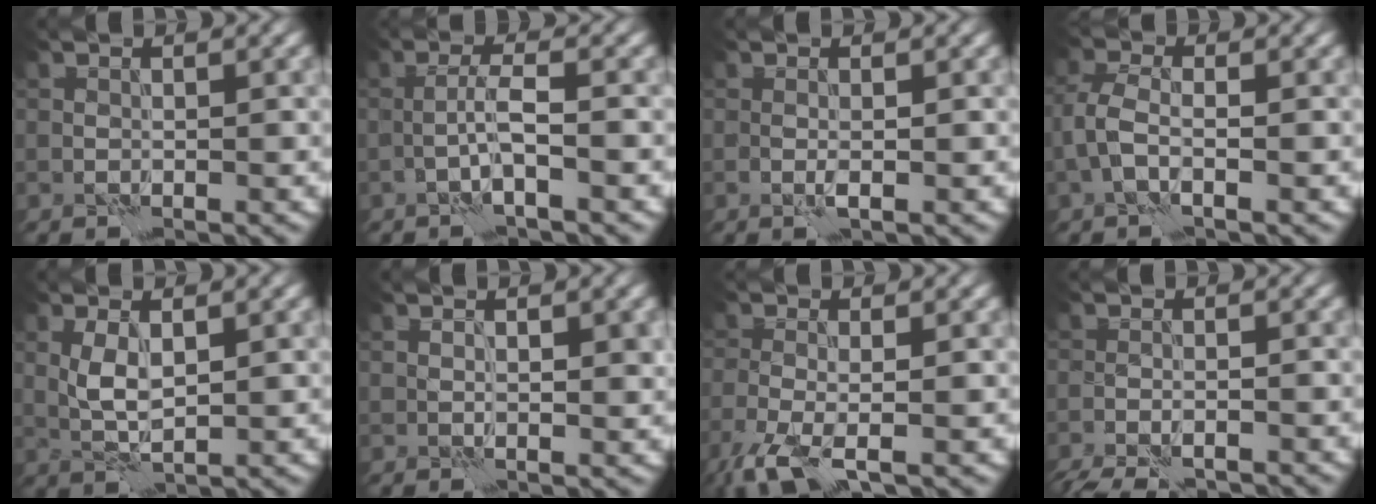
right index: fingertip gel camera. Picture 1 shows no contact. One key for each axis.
{"total": 2.4, "fx": -0.9, "fy": 0.1, "fz": 2.3, "tx": -0.043, "ty": 0.011, "tz": -0.023}
{"total": 1.0, "fx": -0.2, "fy": 0.2, "fz": 1.0, "tx": -0.022, "ty": -0.002, "tz": -0.004}
{"total": 2.8, "fx": -0.9, "fy": 1.2, "fz": 2.4, "tx": -0.057, "ty": 0.005, "tz": -0.026}
{"total": 2.9, "fx": 0.4, "fy": 1.1, "fz": 2.6, "tx": -0.061, "ty": 0.001, "tz": 0.010}
{"total": 1.4, "fx": 0.4, "fy": 0.5, "fz": 1.2, "tx": -0.017, "ty": -0.002, "tz": 0.009}
{"total": 4.7, "fx": -2.9, "fy": 1.4, "fz": 3.5, "tx": -0.085, "ty": -0.015, "tz": -0.065}
{"total": 5.7, "fx": -5.1, "fy": 1.1, "fz": 2.4, "tx": -0.040, "ty": -0.012, "tz": -0.076}